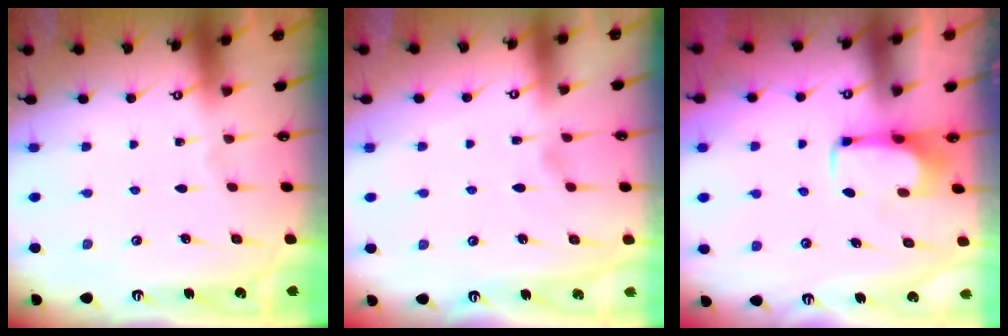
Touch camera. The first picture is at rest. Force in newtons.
{"total": 1.1, "press": 0.6, "slide": 1.0}
{"total": 2.0, "press": 1.9, "slide": 0.4}